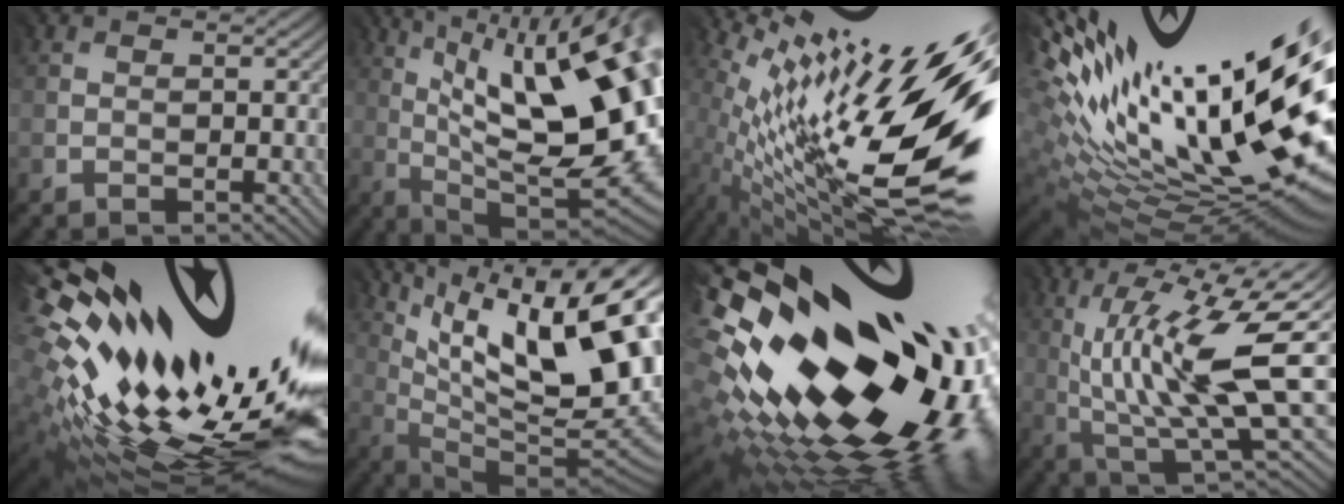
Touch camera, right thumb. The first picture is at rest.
{"total": 17.6, "force": [4.3, 5.4, 16.2], "torque": [-0.237, 0.025, 0.077]}
{"total": 18.9, "force": [2.1, 4.7, 18.1], "torque": [-0.306, -0.024, 0.040]}
{"total": 20.8, "force": [5.4, 8.2, 18.4], "torque": [-0.299, -0.034, 0.126]}
{"total": 20.1, "force": [3.5, 8.8, 17.7], "torque": [-0.312, -0.012, 0.096]}
{"total": 17.3, "force": [7.0, 4.9, 15.0], "torque": [-0.229, 0.024, 0.126]}
{"total": 20.0, "force": [2.8, 10.9, 16.6], "torque": [-0.300, -0.022, 0.062]}
{"total": 16.1, "force": [2.6, 4.5, 15.2], "torque": [-0.261, 0.002, 0.055]}